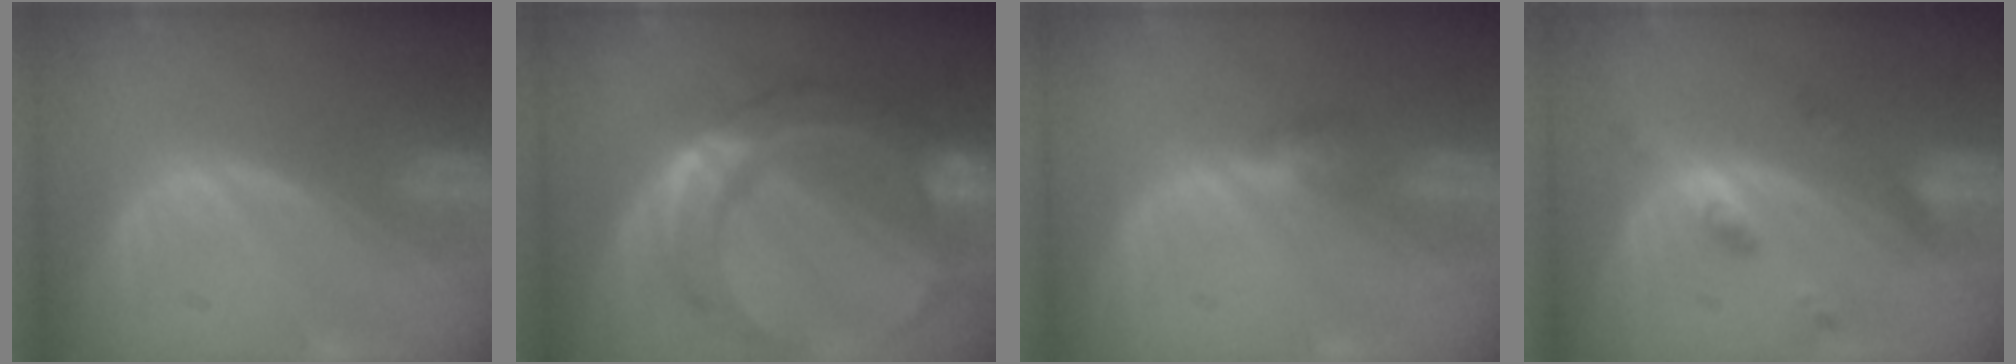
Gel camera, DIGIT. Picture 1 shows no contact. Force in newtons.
{"total": 11.0, "press": 10.9, "slide": 1.1}
{"total": 2.6, "press": 2.5, "slide": 0.7}
{"total": 4.4, "press": 4.0, "slide": 1.7}